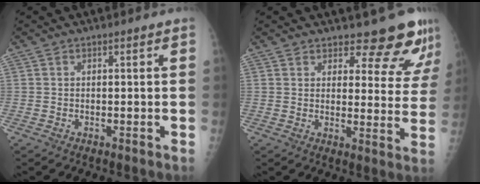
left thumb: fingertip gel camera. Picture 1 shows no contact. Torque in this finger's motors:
{"motor_torque": [0.17, 0.14, -0.28, -0.24, 0.11]}